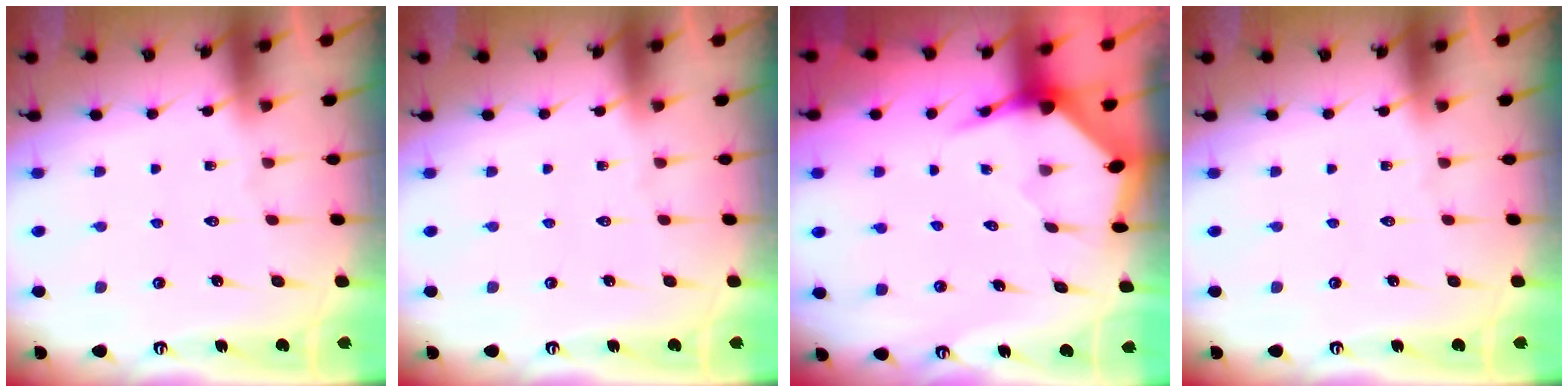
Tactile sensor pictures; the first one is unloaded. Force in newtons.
{"total": 0.0}
{"total": 3.7, "press": 3.6, "slide": 0.4}
{"total": 0.0}